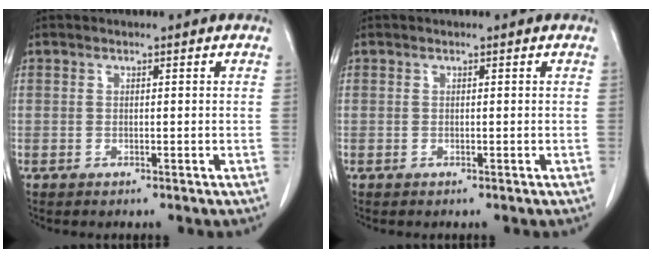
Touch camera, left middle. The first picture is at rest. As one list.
[{"total": 0.0}]